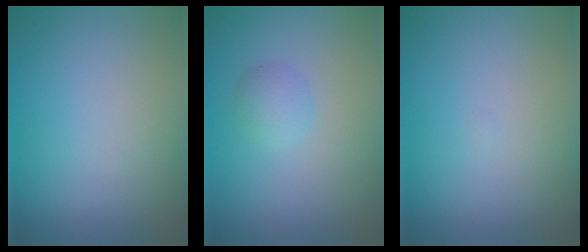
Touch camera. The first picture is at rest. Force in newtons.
{"total": 1.6, "press": 1.6, "slide": 0.0}
{"total": 0.0}